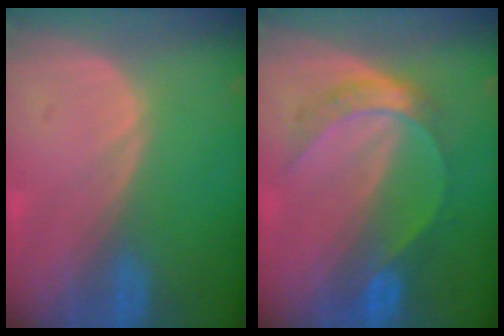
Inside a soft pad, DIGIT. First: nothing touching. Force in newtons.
{"total": 5.6, "press": 5.6, "slide": 0.2}